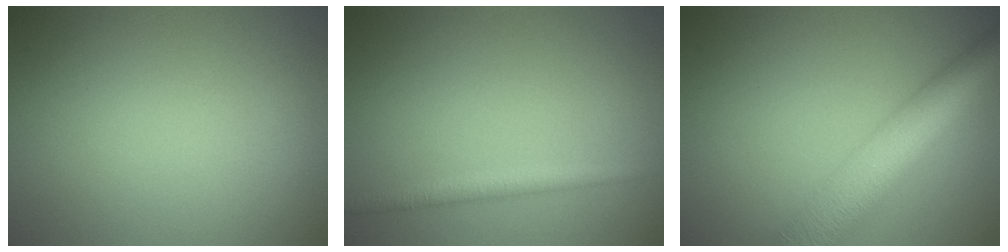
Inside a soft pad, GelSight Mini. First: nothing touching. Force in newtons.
{"total": 1.7, "press": 1.7, "slide": 0.1}
{"total": 8.4, "press": 8.4, "slide": 0.4}